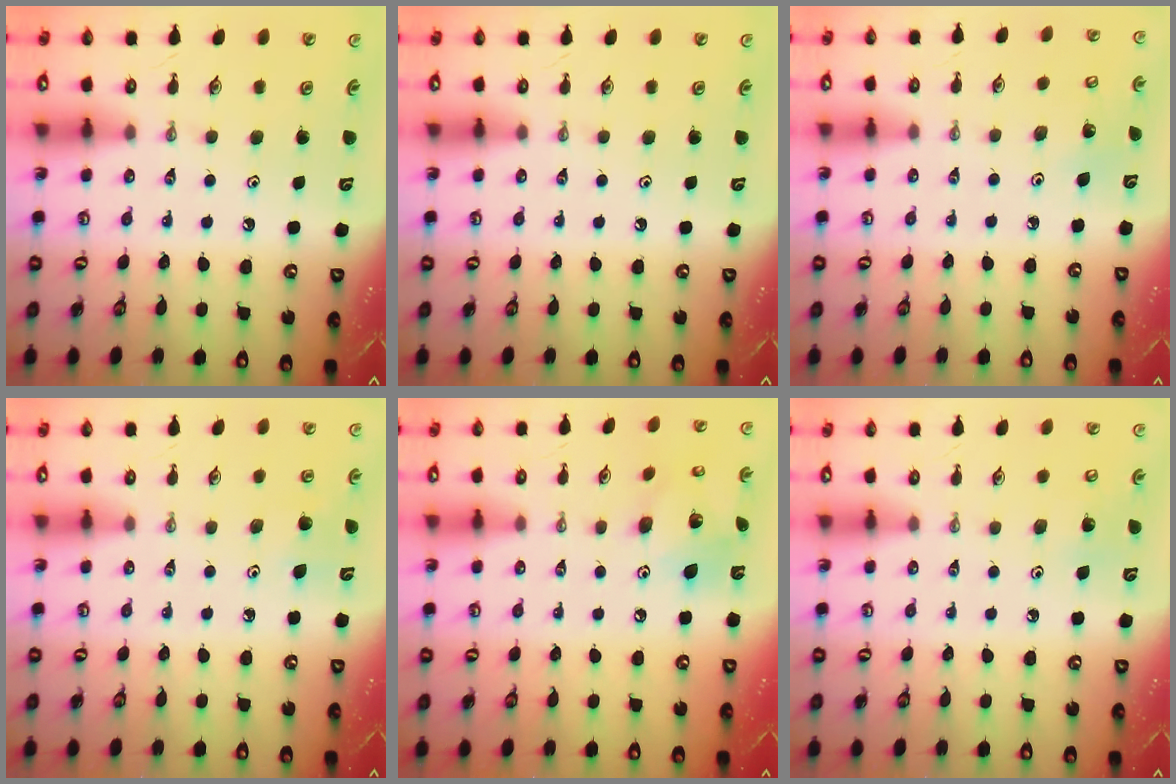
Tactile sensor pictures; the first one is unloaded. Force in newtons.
{"total": 0.0}
{"total": 3.7, "press": 3.7, "slide": 0.2}
{"total": 5.5, "press": 5.4, "slide": 1.3}
{"total": 12.2, "press": 12.1, "slide": 1.1}
{"total": 6.0, "press": 6.0, "slide": 0.9}